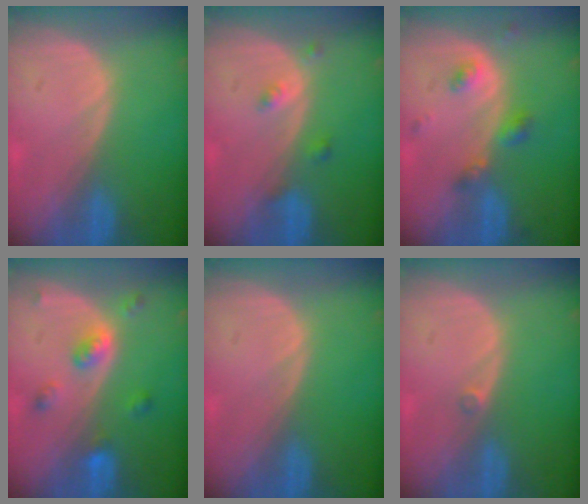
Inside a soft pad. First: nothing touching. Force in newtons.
{"total": 2.1, "press": 2.1, "slide": 0.2}
{"total": 4.0, "press": 4.0, "slide": 0.9}
{"total": 5.0, "press": 4.4, "slide": 2.5}
{"total": 0.0}
{"total": 0.8, "press": 0.6, "slide": 0.4}